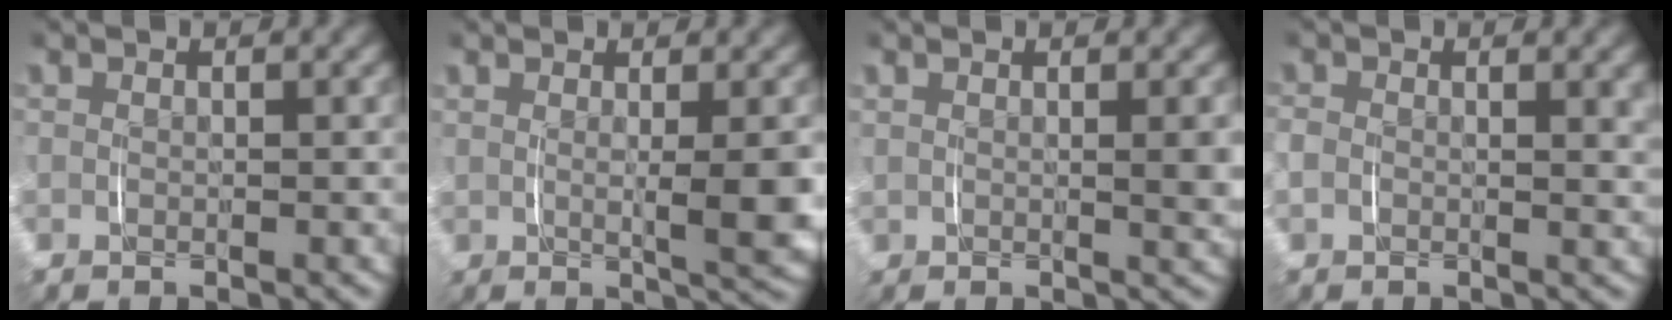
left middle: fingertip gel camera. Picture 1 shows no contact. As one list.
[{"total": 4.1, "force": [0.8, 1.2, 3.8], "torque": [-0.056, -0.003, 0.013]}, {"total": 2.0, "force": [0.7, 0.5, 1.8], "torque": [-0.024, -0.001, 0.010]}, {"total": 1.9, "force": [0.3, 1.3, 1.4], "torque": [-0.033, -0.003, 0.003]}]